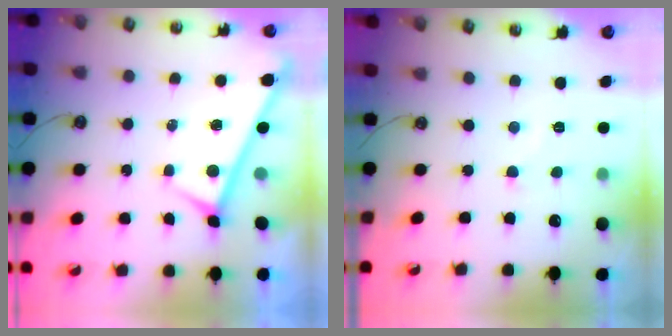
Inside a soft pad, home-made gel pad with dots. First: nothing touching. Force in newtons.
{"total": 3.8, "press": 3.8, "slide": 0.4}